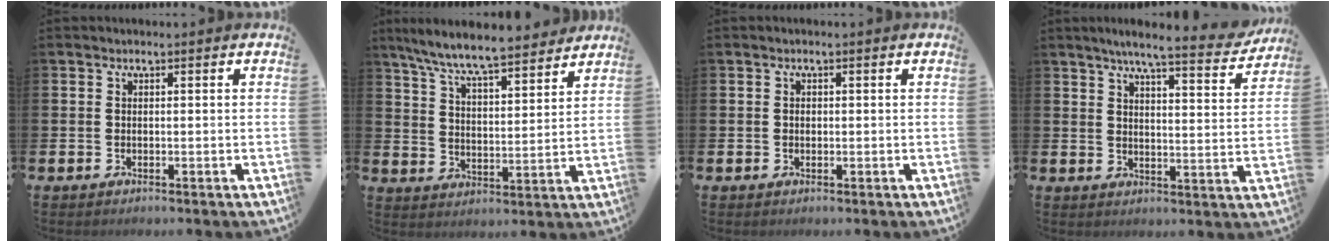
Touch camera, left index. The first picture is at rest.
{"total": 8.2, "force": [7.8, 0.6, 2.7], "torque": [-0.086, -0.046, 0.138]}
{"total": 0.6, "force": [0.1, 0.5, 0.3], "torque": [0.007, -0.002, -0.003]}
{"total": 6.6, "force": [6.0, 0.4, 2.7], "torque": [-0.057, -0.035, 0.098]}